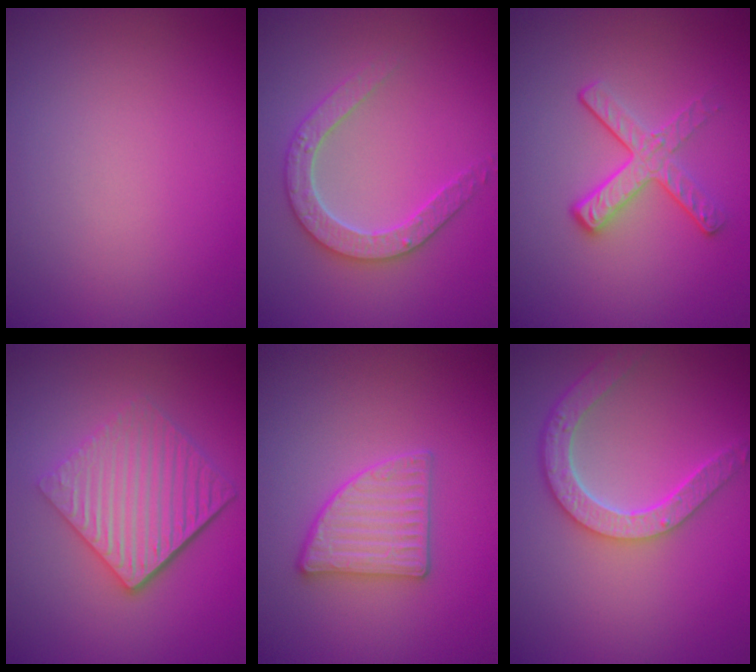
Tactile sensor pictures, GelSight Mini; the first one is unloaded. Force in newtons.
{"total": 3.0, "press": 2.9, "slide": 0.6}
{"total": 3.2, "press": 2.6, "slide": 1.9}
{"total": 5.9, "press": 4.0, "slide": 4.3}
{"total": 3.1, "press": 3.0, "slide": 1.0}
{"total": 4.6, "press": 3.8, "slide": 2.7}